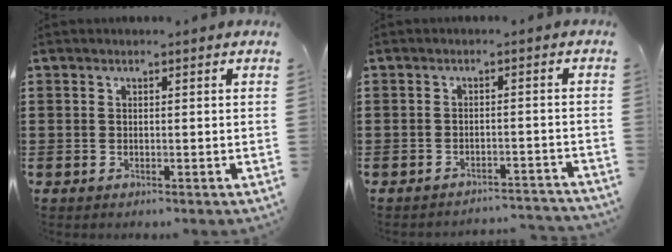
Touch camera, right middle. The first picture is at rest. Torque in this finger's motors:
{"motor_torque": [0.01, -0.01, -1.05, -0.08]}